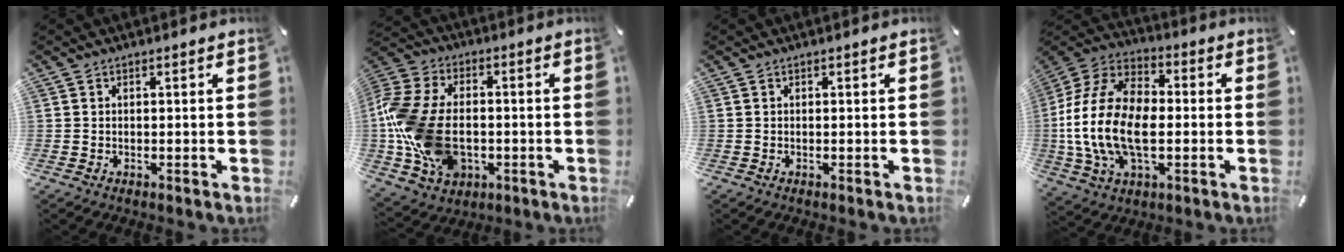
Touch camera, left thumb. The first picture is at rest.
{"total": 18.8, "force": [-2.6, 13.4, 12.9], "torque": [-0.289, 0.014, -0.042]}
{"total": 0.0}
{"total": 18.5, "force": [-3.5, 11.7, 13.9], "torque": [-0.304, 0.017, -0.063]}